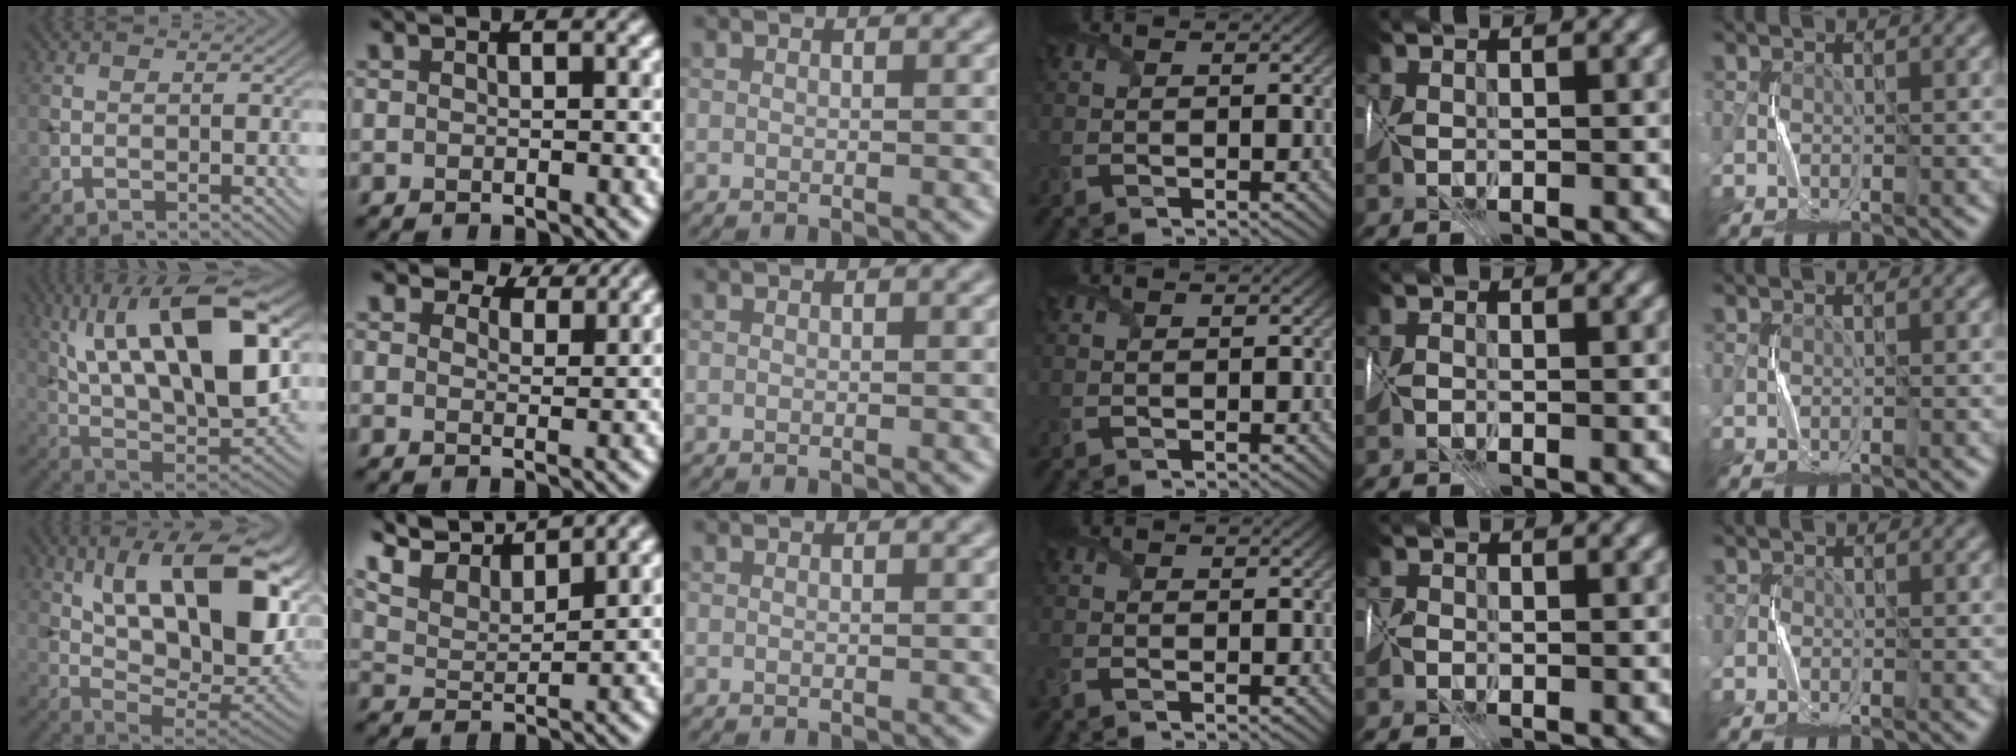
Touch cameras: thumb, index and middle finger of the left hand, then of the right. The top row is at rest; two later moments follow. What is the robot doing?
{"motion": "fold", "object": "map"}